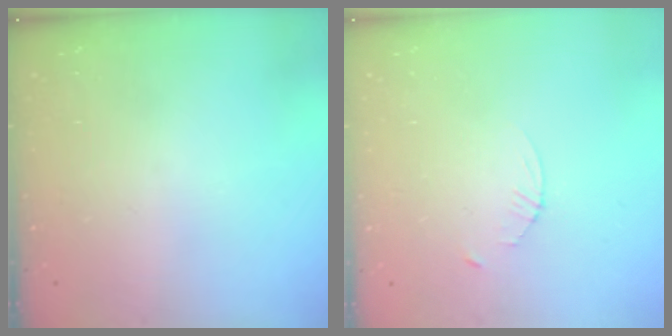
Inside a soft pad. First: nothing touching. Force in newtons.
{"total": 2.3, "press": 2.3, "slide": 0.3}